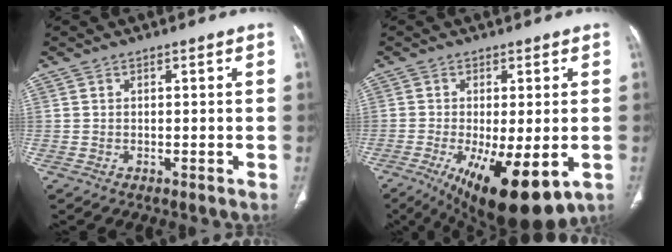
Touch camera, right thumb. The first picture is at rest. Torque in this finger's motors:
{"motor_torque": [0.44, 0.83, 0.22, -0.12, 0.34]}